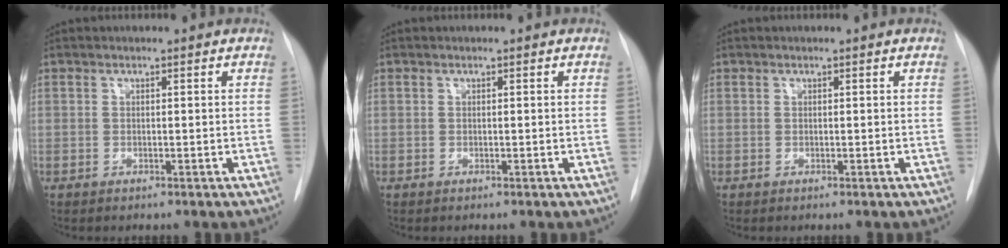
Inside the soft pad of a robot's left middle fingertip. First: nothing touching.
{"total": 0.0}
{"total": 0.0}